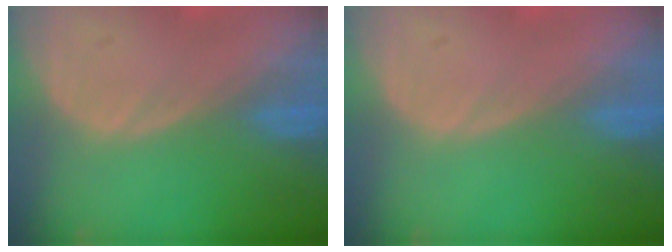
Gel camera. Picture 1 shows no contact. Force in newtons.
{"total": 0.0}